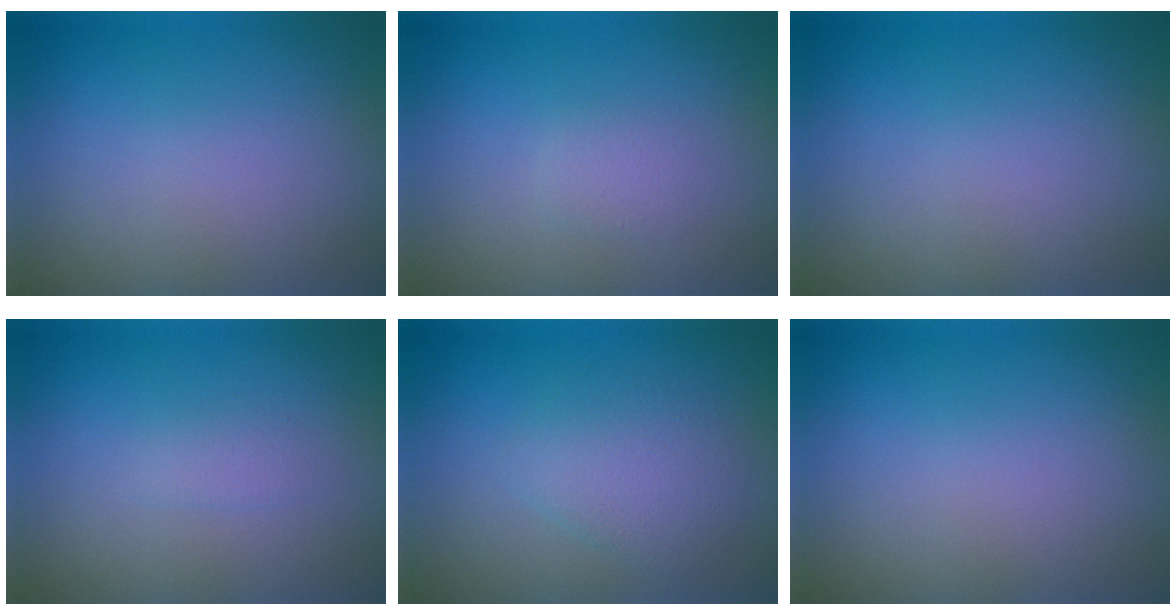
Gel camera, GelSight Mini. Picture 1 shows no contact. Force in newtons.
{"total": 1.0, "press": 1.0, "slide": 0.0}
{"total": 0.0}
{"total": 0.9, "press": 0.9, "slide": 0.0}
{"total": 3.0, "press": 3.0, "slide": 0.1}
{"total": 0.0}